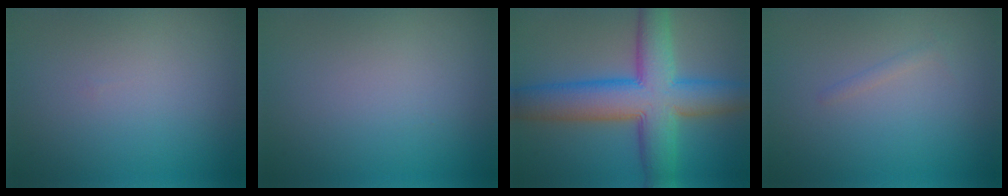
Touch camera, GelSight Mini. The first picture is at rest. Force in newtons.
{"total": 0.0}
{"total": 10.6, "press": 10.6, "slide": 0.4}
{"total": 0.6, "press": 0.6, "slide": 0.0}